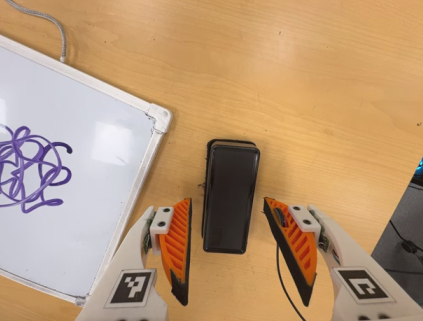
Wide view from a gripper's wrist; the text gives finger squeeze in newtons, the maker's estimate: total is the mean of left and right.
{"total": 0.0}